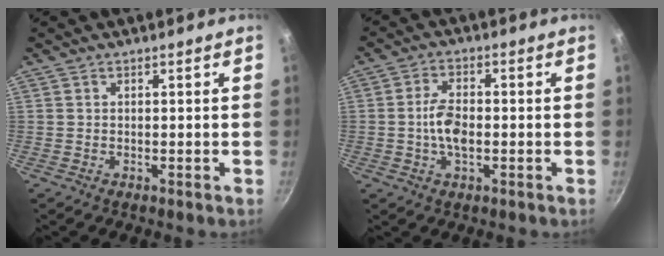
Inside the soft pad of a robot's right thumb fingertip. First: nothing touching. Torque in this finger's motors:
{"motor_torque": [1.28, 0.83, 1.06, -0.78, 0.06]}